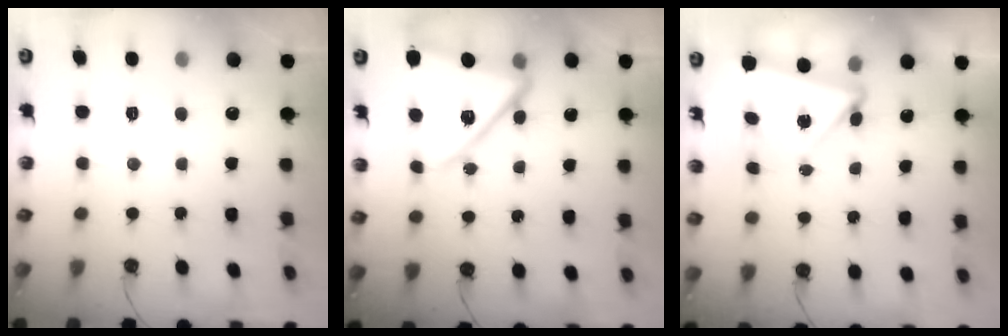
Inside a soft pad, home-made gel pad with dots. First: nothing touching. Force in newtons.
{"total": 14.9, "press": 14.8, "slide": 1.5}
{"total": 5.9, "press": 5.9, "slide": 0.7}